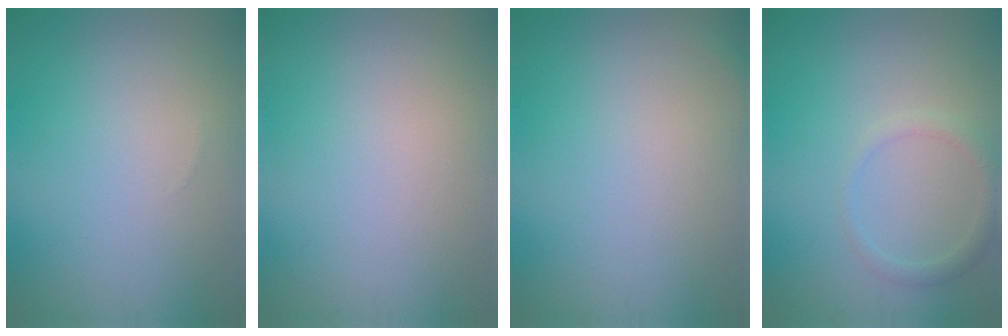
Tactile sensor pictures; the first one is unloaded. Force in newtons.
{"total": 0.0}
{"total": 0.6, "press": 0.6, "slide": 0.1}
{"total": 1.7, "press": 1.7, "slide": 0.1}